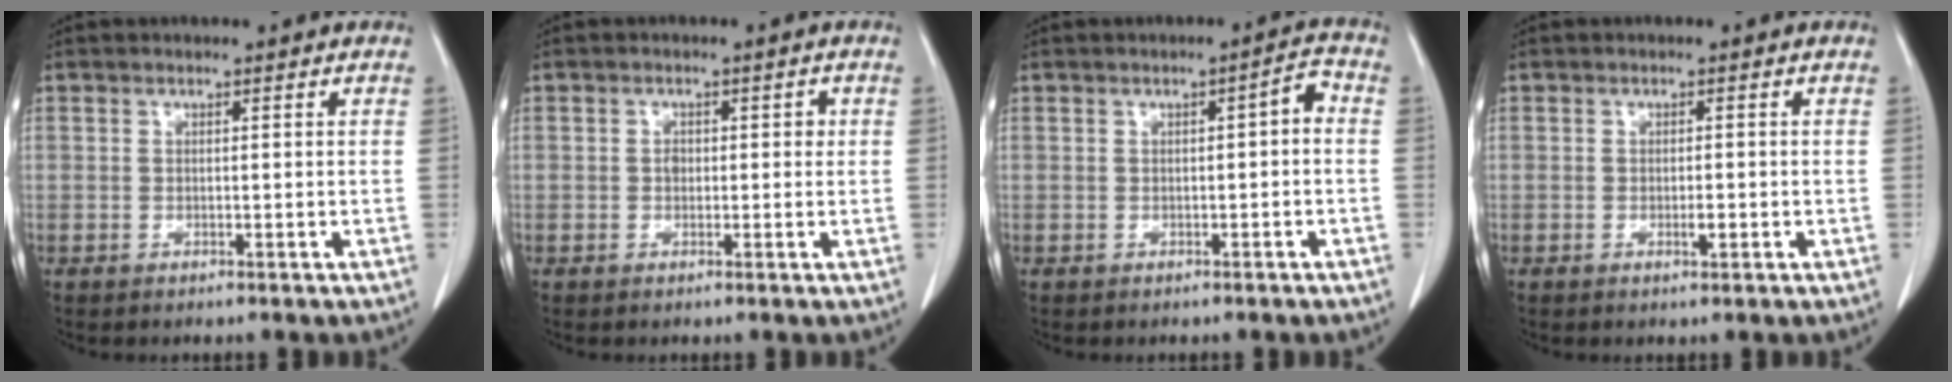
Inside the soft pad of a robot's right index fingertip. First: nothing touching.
{"total": 1.9, "force": [0.1, 1.4, 1.3], "torque": [-0.018, 0.008, 0.004]}
{"total": 2.6, "force": [-0.1, 0.6, 2.5], "torque": [-0.032, 0.013, -0.004]}
{"total": 1.4, "force": [-0.4, 0.4, 1.3], "torque": [-0.025, -0.001, -0.005]}